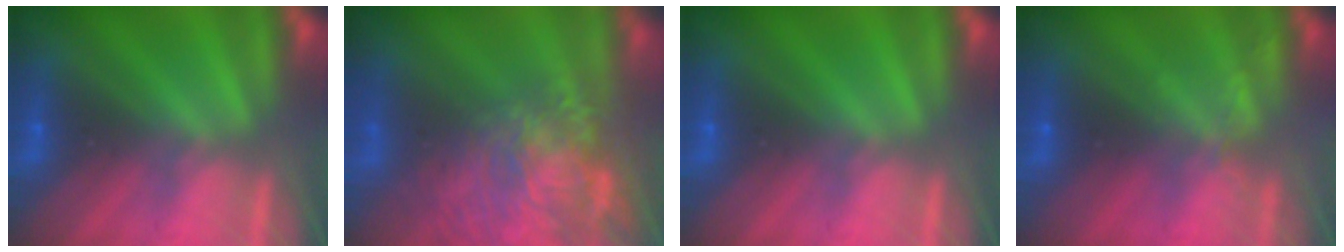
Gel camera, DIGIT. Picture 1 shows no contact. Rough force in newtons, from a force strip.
{"total": 7.2}
{"total": 0.0}
{"total": 2.1}